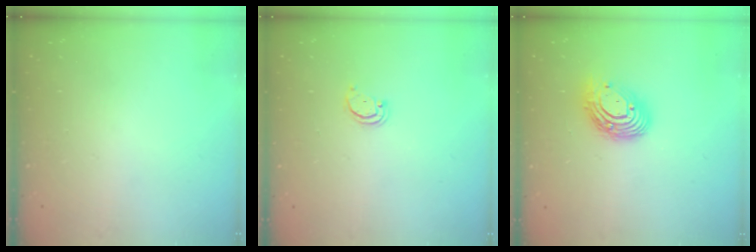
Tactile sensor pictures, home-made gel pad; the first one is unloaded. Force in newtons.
{"total": 2.1, "press": 2.1, "slide": 0.2}
{"total": 11.8, "press": 11.8, "slide": 1.0}